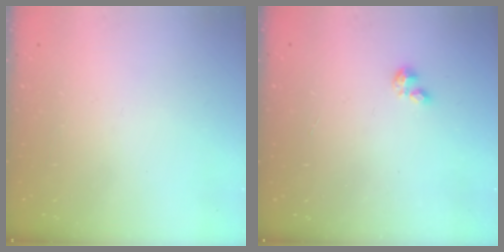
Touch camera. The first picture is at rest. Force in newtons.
{"total": 0.7, "press": 0.6, "slide": 0.2}